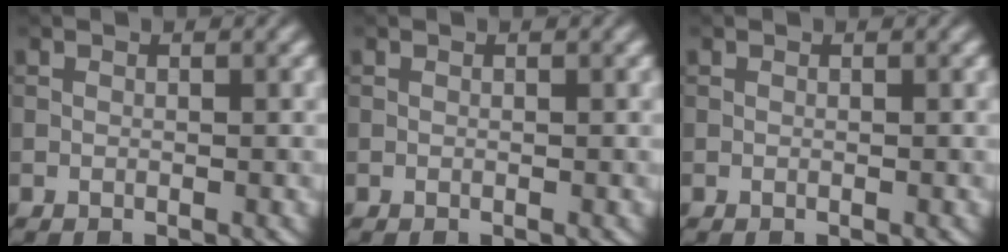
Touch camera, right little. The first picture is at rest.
{"total": 0.0}
{"total": 0.0}